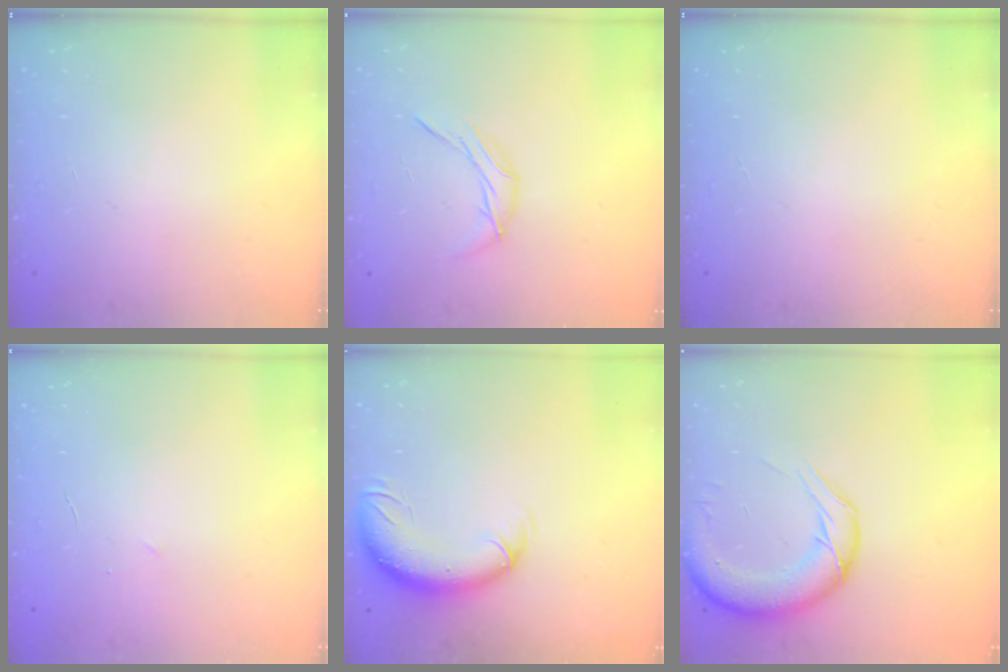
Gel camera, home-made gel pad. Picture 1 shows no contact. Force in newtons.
{"total": 6.3, "press": 6.3, "slide": 0.4}
{"total": 0.0}
{"total": 2.2, "press": 2.1, "slide": 0.6}
{"total": 11.0, "press": 10.6, "slide": 3.0}
{"total": 13.8, "press": 13.4, "slide": 3.5}